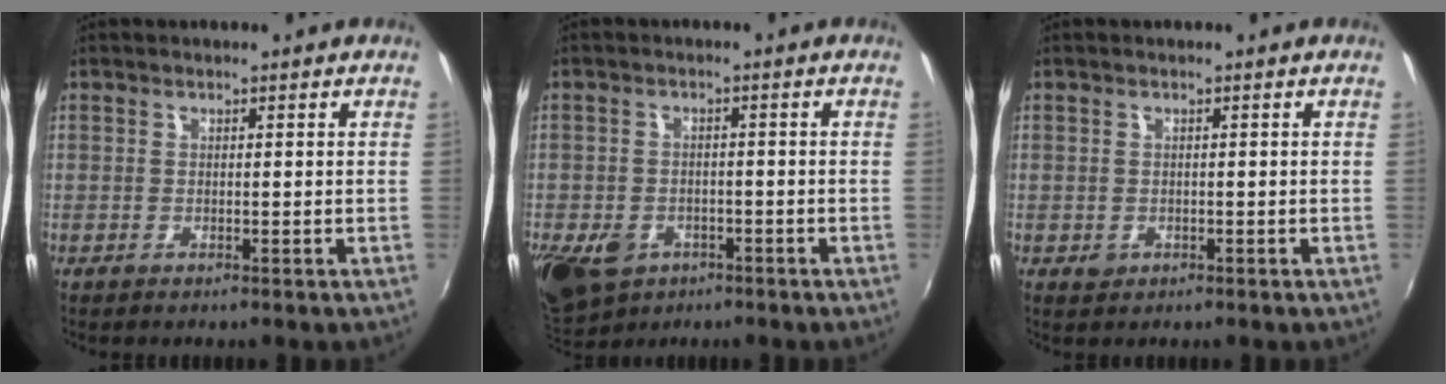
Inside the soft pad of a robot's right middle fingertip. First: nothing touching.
{"total": 11.1, "force": [-5.6, 7.7, 5.7], "torque": [-0.144, -0.023, -0.090]}
{"total": 1.3, "force": [-0.4, 1.1, 0.4], "torque": [-0.006, -0.002, -0.005]}